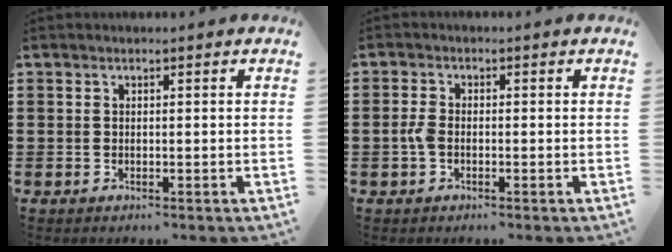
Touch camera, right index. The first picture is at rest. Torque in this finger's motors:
{"motor_torque": [0.40, 0.00, 0.26, 0.07]}